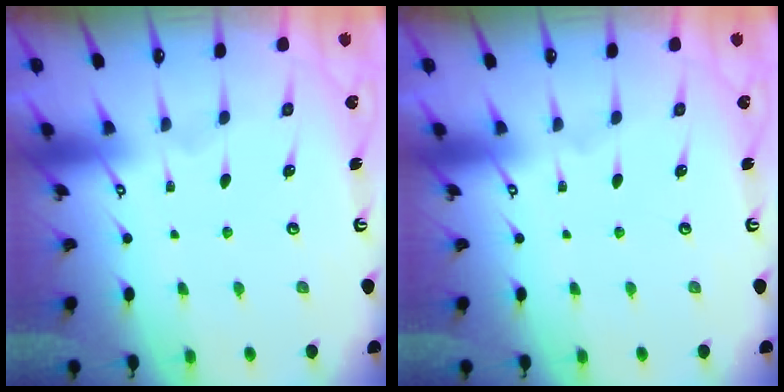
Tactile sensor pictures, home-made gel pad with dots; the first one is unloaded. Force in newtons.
{"total": 0.0}